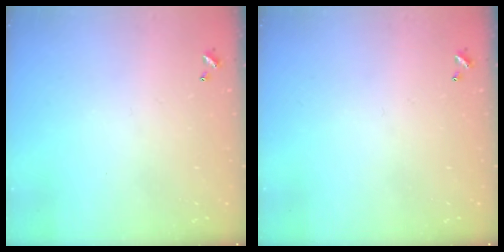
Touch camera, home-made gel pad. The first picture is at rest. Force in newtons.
{"total": 0.0}